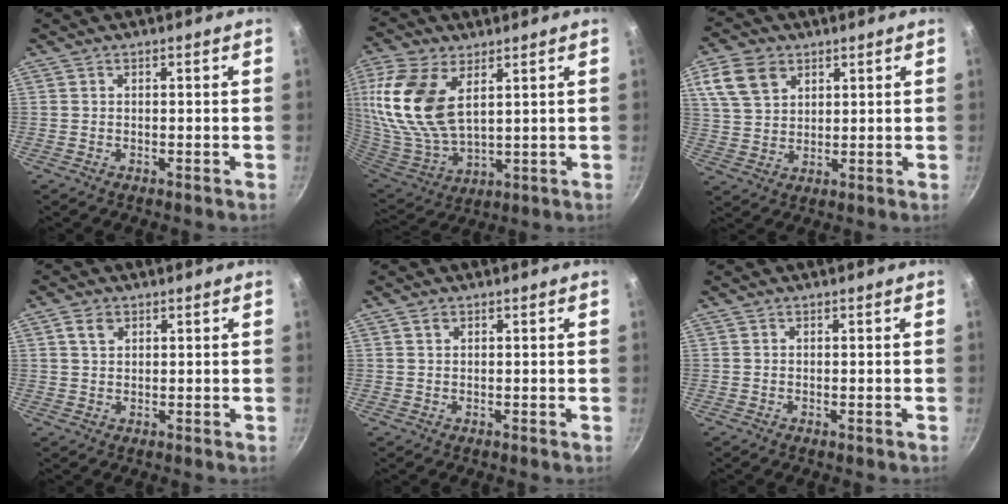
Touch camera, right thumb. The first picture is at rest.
{"total": 18.1, "force": [6.1, 10.0, 13.8], "torque": [-0.284, -0.025, 0.127]}
{"total": 9.6, "force": [4.5, 6.8, 5.2], "torque": [-0.084, -0.001, 0.089]}
{"total": 2.9, "force": [1.4, 2.0, 1.6], "torque": [-0.021, -0.001, 0.025]}
{"total": 1.1, "force": [0.7, 0.7, 0.6], "torque": [-0.009, 0.000, 0.010]}
{"total": 0.0}